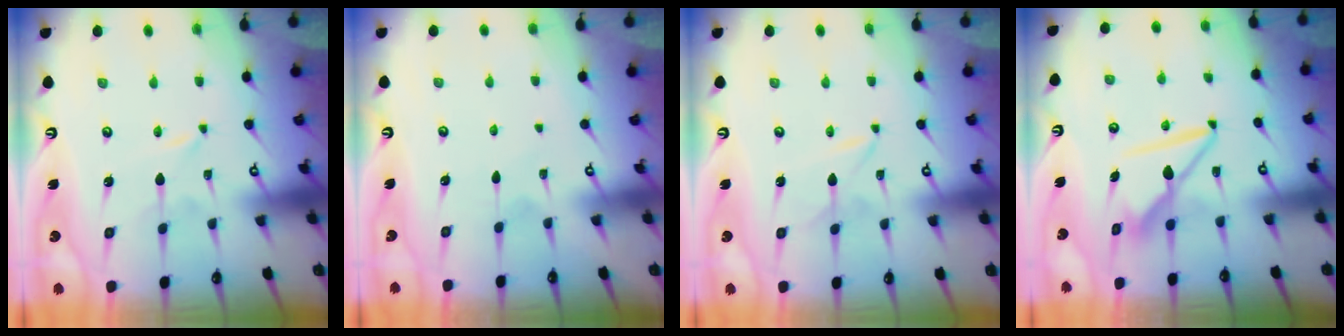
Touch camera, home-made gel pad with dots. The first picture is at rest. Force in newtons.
{"total": 2.6, "press": 2.6, "slide": 0.3}
{"total": 2.5, "press": 2.4, "slide": 0.4}
{"total": 8.0, "press": 8.0, "slide": 0.8}